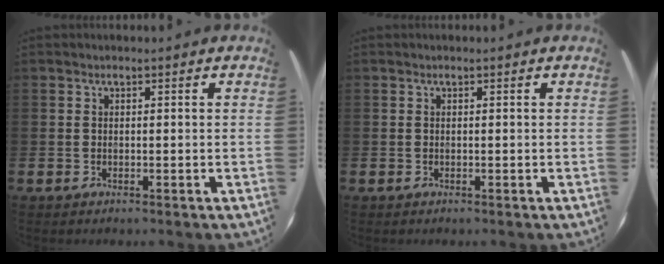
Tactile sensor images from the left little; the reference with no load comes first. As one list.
[{"total": 0.0}]